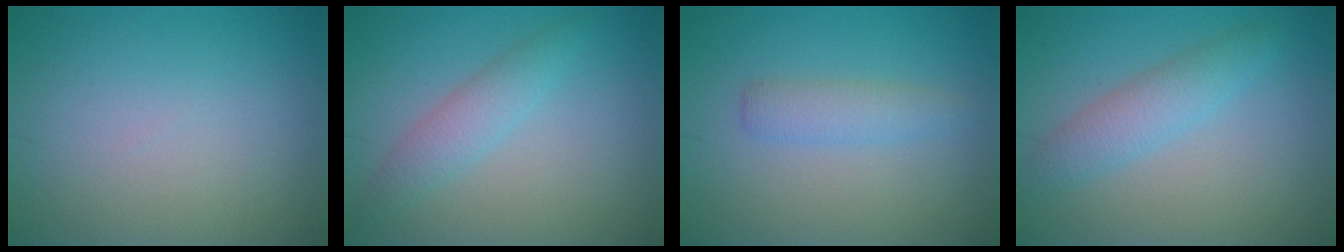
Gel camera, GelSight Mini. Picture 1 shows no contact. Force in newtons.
{"total": 2.5, "press": 2.5, "slide": 0.1}
{"total": 2.1, "press": 2.1, "slide": 0.1}
{"total": 3.1, "press": 3.0, "slide": 0.1}